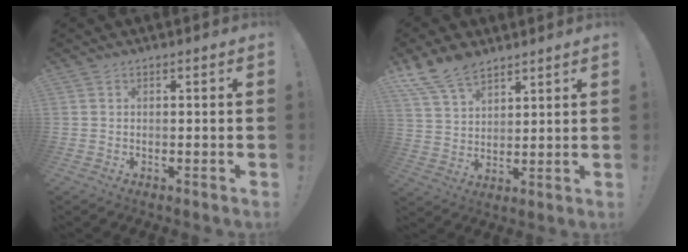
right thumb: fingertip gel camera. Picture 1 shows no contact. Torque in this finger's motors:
{"motor_torque": [0.05, 0.06, 0.14, 0.12, 0.02]}